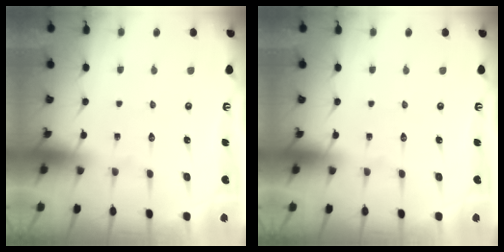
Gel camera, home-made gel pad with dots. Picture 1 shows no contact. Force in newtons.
{"total": 0.0}